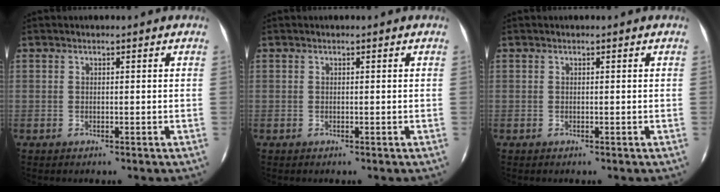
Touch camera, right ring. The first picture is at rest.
{"total": 0.0}
{"total": 0.0}